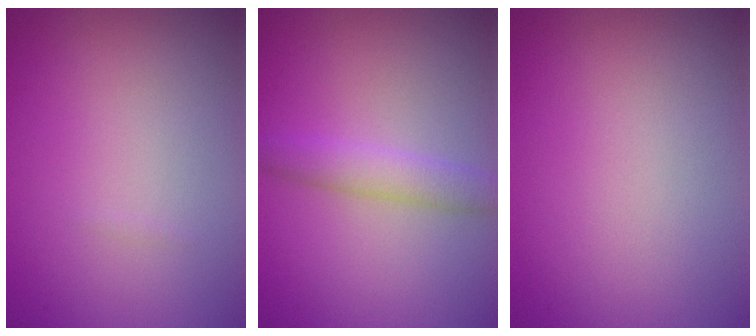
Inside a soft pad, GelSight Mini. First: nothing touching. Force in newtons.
{"total": 2.6, "press": 2.6, "slide": 0.0}
{"total": 0.0}